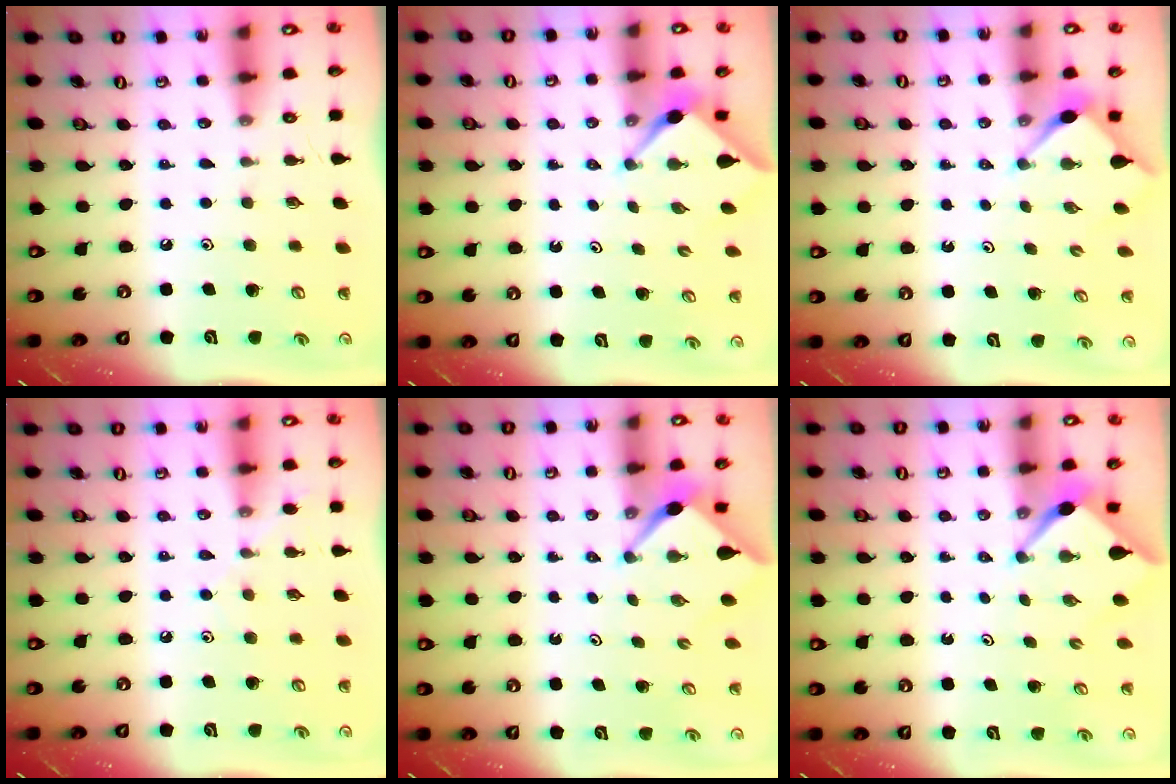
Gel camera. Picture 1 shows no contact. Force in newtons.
{"total": 2.9, "press": 2.9, "slide": 0.4}
{"total": 2.9, "press": 2.9, "slide": 0.3}
{"total": 6.7, "press": 6.7, "slide": 0.8}
{"total": 2.4, "press": 2.4, "slide": 0.2}
{"total": 2.4, "press": 2.4, "slide": 0.2}